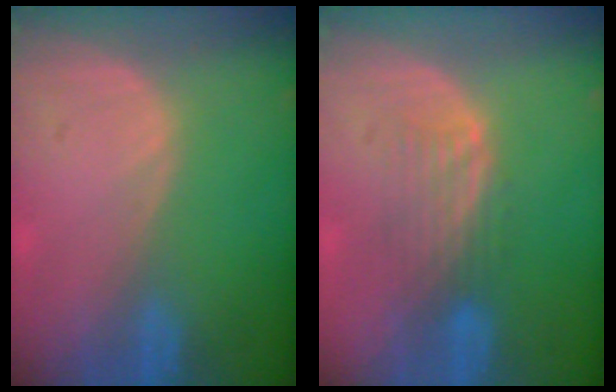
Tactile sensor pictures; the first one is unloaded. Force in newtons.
{"total": 4.5, "press": 3.8, "slide": 2.3}